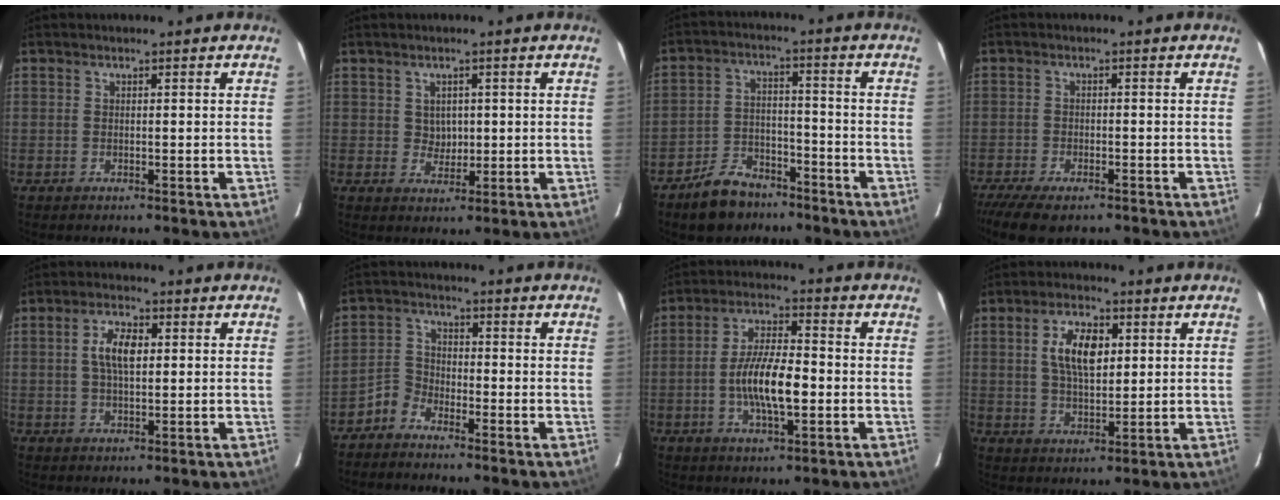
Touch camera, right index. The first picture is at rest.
{"total": 2.8, "force": [0.6, 2.7, 0.8], "torque": [-0.011, 0.006, 0.013]}
{"total": 9.6, "force": [-7.3, 5.3, 3.5], "torque": [-0.086, 0.020, -0.109]}
{"total": 9.4, "force": [-7.6, 3.0, 4.7], "torque": [-0.117, -0.030, -0.131]}
{"total": 5.7, "force": [1.0, 2.6, 4.9], "torque": [-0.092, 0.010, 0.021]}
{"total": 3.7, "force": [-3.0, 2.1, 0.6], "torque": [-0.008, 0.016, -0.068]}
{"total": 10.4, "force": [-2.1, 3.2, 9.7], "torque": [-0.187, 0.002, -0.037]}
{"total": 8.5, "force": [2.3, 4.1, 7.1], "torque": [-0.132, 0.010, 0.043]}